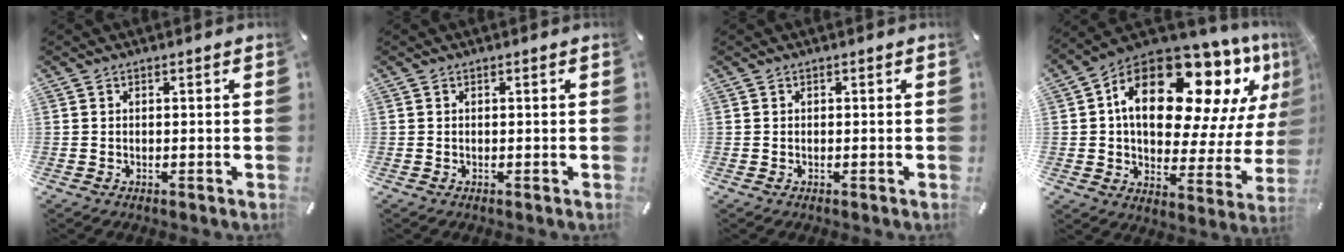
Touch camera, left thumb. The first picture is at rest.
{"total": 0.0}
{"total": 0.0}
{"total": 23.4, "force": [11.0, 12.8, 16.2], "torque": [-0.251, -0.065, 0.185]}